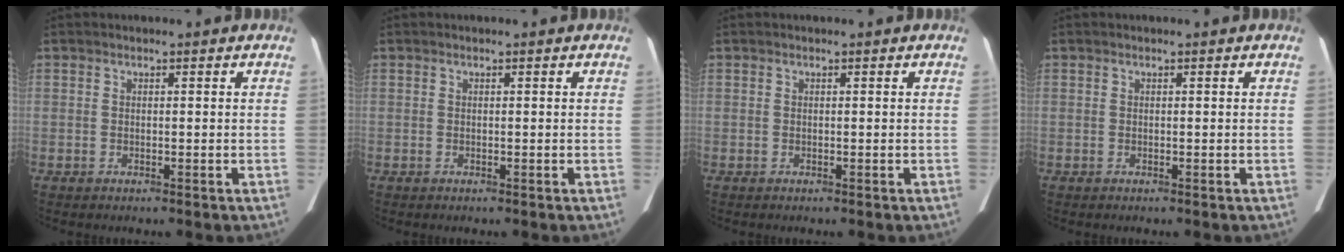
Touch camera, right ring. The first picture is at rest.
{"total": 0.0}
{"total": 0.0}
{"total": 0.0}